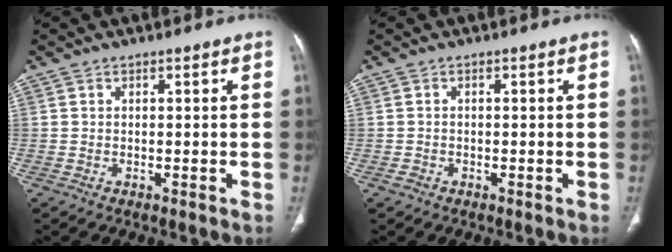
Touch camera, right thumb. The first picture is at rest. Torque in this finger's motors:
{"motor_torque": [0.22, 0.47, -0.16, -0.25, 0.09]}